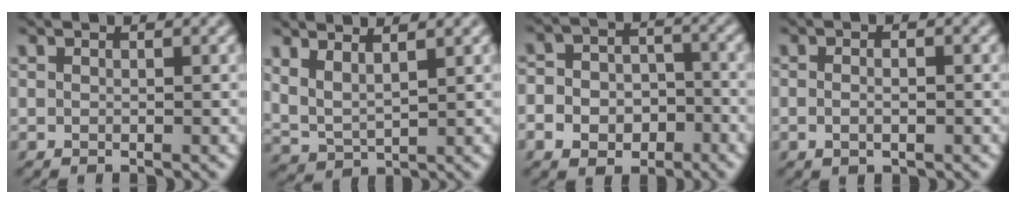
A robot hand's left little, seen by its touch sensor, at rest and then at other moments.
{"total": 3.0, "force": [1.8, 1.1, 2.2], "torque": [-0.058, -0.001, 0.039]}
{"total": 7.6, "force": [-3.4, 6.3, 2.8], "torque": [-0.053, -0.013, -0.075]}
{"total": 1.4, "force": [-0.5, 0.6, 1.2], "torque": [-0.021, 0.002, -0.010]}